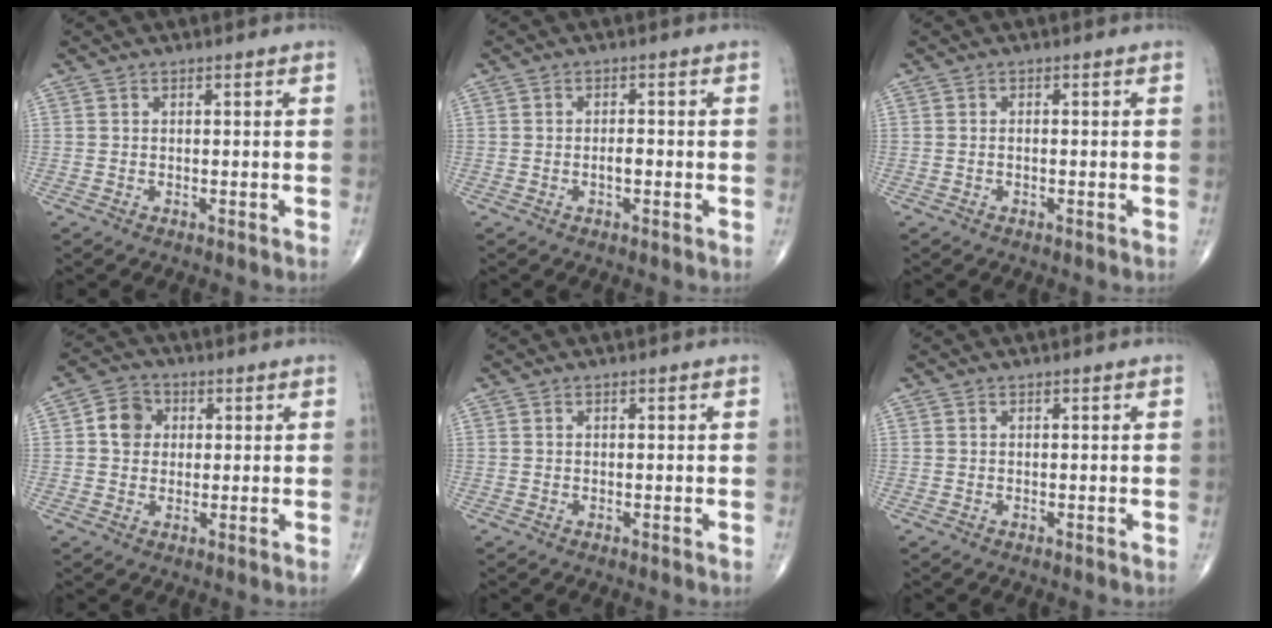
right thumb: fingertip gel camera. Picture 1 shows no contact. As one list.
[{"total": 1.6, "force": [-0.5, 0.7, 1.4], "torque": [-0.022, 0.004, -0.010]}, {"total": 0.6, "force": [-0.2, 0.3, 0.5], "torque": [-0.012, 0.002, -0.003]}, {"total": 5.7, "force": [0.9, 4.9, 2.8], "torque": [-0.032, 0.008, 0.007]}, {"total": 0.0}, {"total": 0.0}]